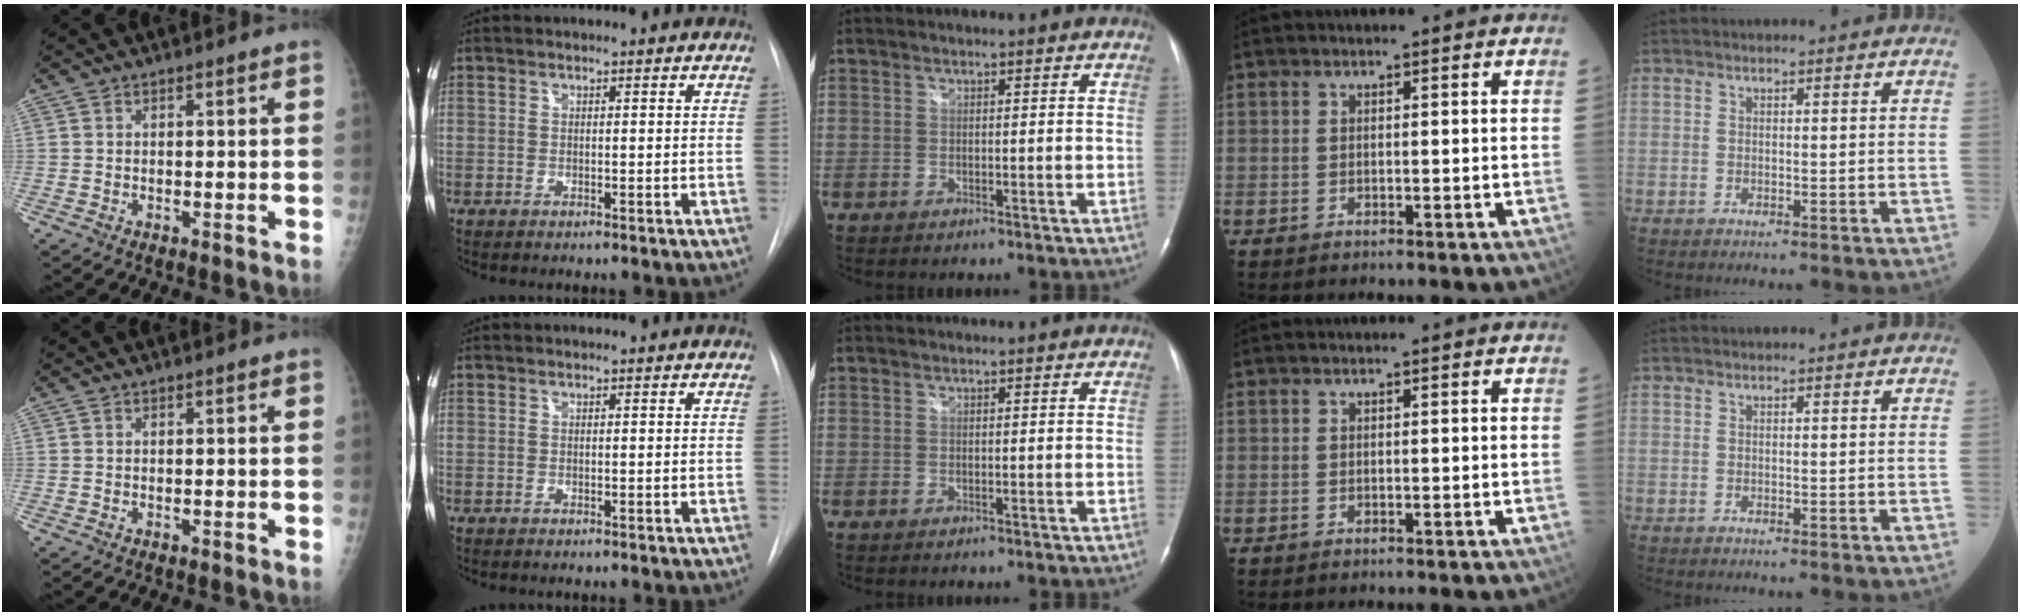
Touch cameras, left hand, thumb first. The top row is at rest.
{}